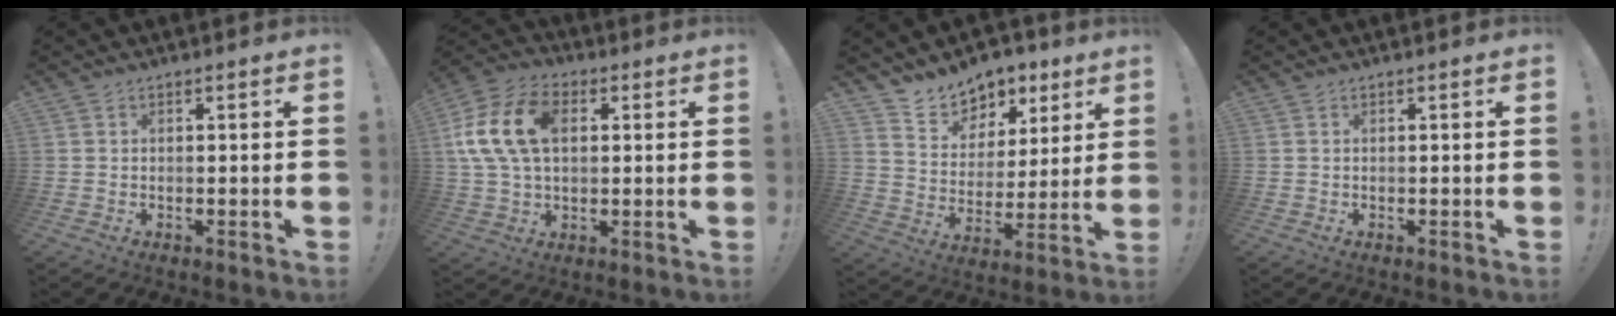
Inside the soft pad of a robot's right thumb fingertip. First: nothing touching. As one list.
[{"total": 16.8, "force": [3.4, 11.1, 12.1], "torque": [-0.237, 0.008, 0.062]}, {"total": 10.1, "force": [8.0, 6.1, 1.3], "torque": [-0.026, -0.068, 0.151]}, {"total": 0.0}]